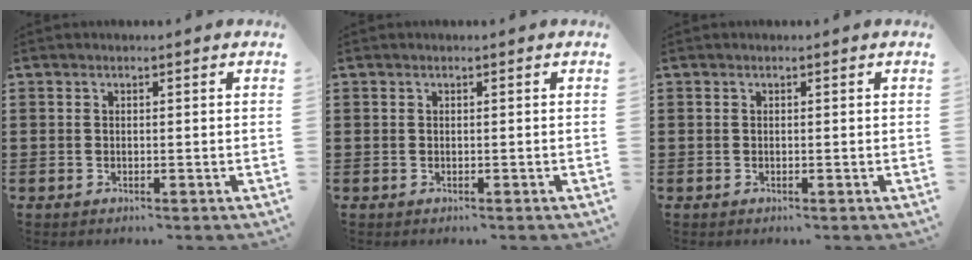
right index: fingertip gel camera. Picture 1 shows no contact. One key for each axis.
{"total": 0.0}
{"total": 0.0}